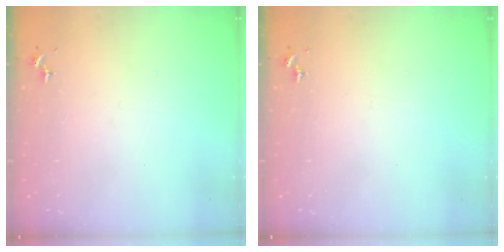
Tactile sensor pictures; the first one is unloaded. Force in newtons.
{"total": 0.0}